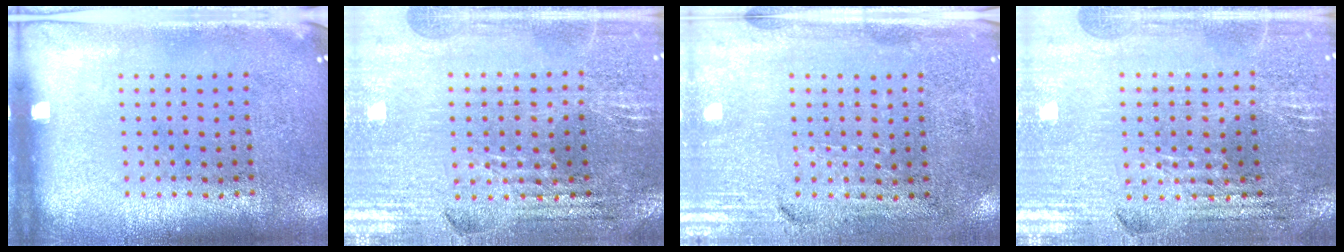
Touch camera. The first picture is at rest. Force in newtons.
{"total": 2.8, "press": 2.8, "slide": 0.4}
{"total": 3.3, "press": 2.9, "slide": 1.5}
{"total": 2.7, "press": 2.7, "slide": 0.5}